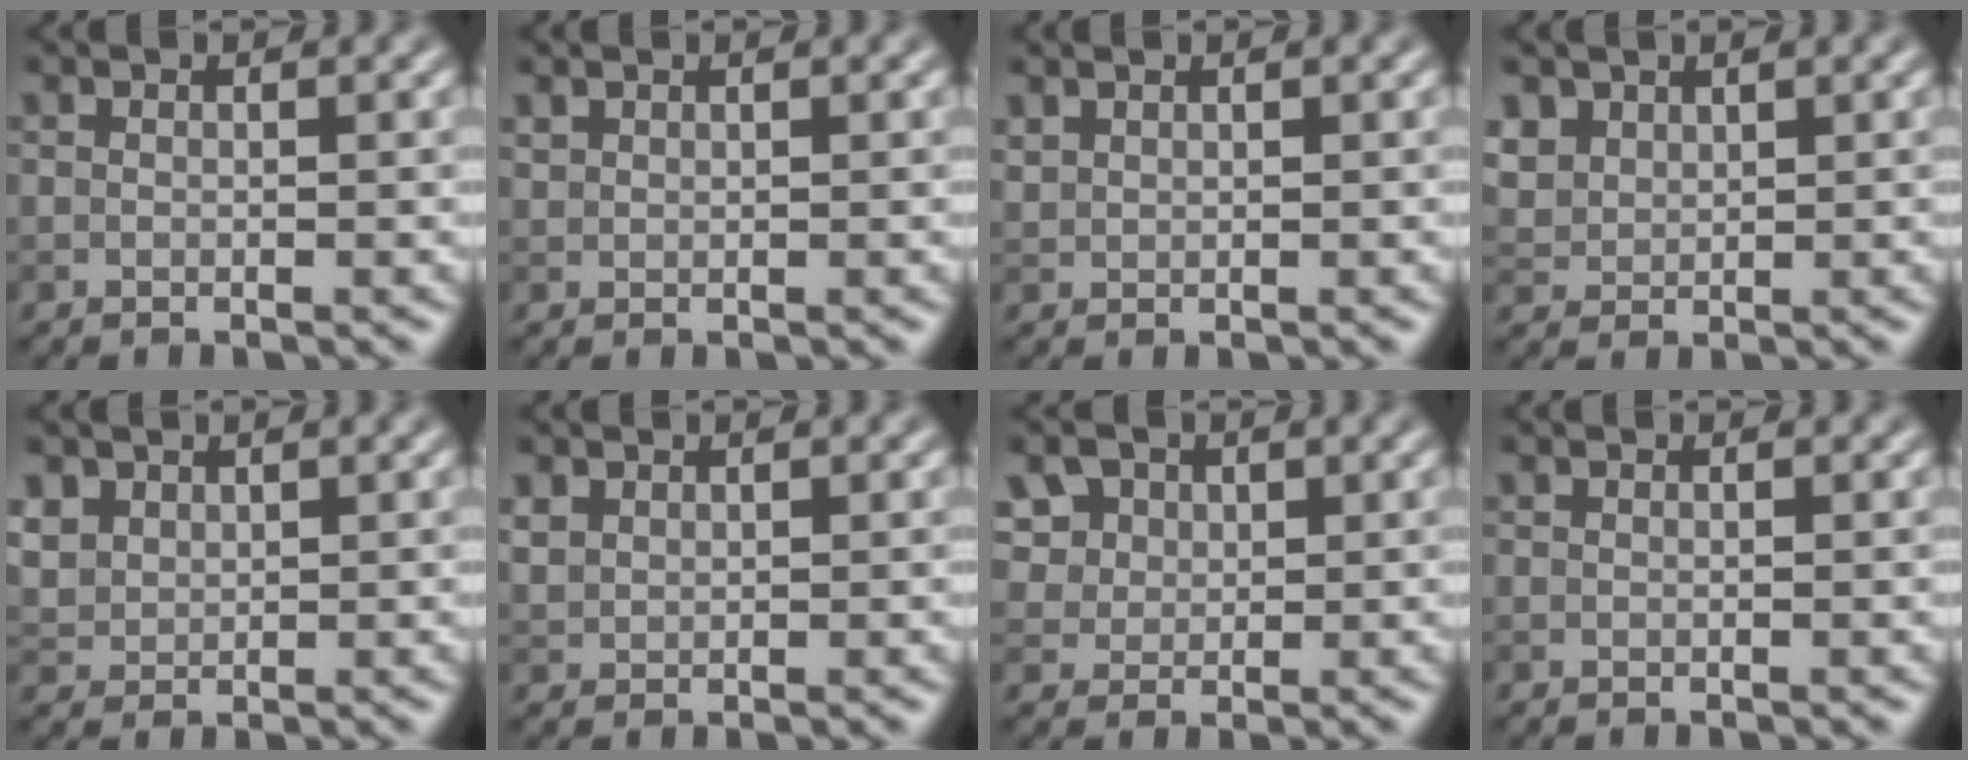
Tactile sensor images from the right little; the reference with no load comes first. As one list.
[{"total": 0.7, "force": [0.6, 0.4, 0.1], "torque": [-0.004, -0.001, 0.017]}, {"total": 0.9, "force": [0.7, 0.4, 0.1], "torque": [-0.007, -0.001, 0.021]}, {"total": 3.1, "force": [1.8, 2.3, 1.1], "torque": [-0.040, -0.003, 0.054]}, {"total": 2.5, "force": [1.4, 1.9, 0.8], "torque": [-0.032, -0.006, 0.043]}, {"total": 1.5, "force": [0.9, 1.1, 0.4], "torque": [-0.014, 0.001, 0.023]}, {"total": 9.0, "force": [4.5, 6.7, 4.1], "torque": [-0.095, 0.025, 0.067]}, {"total": 0.0}]